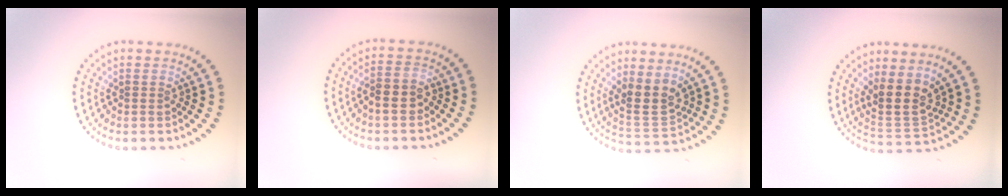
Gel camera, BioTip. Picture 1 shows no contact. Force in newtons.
{"total": 2.6, "press": 2.5, "slide": 0.7}
{"total": 3.4, "press": 3.0, "slide": 1.6}
{"total": 3.7, "press": 3.0, "slide": 2.1}